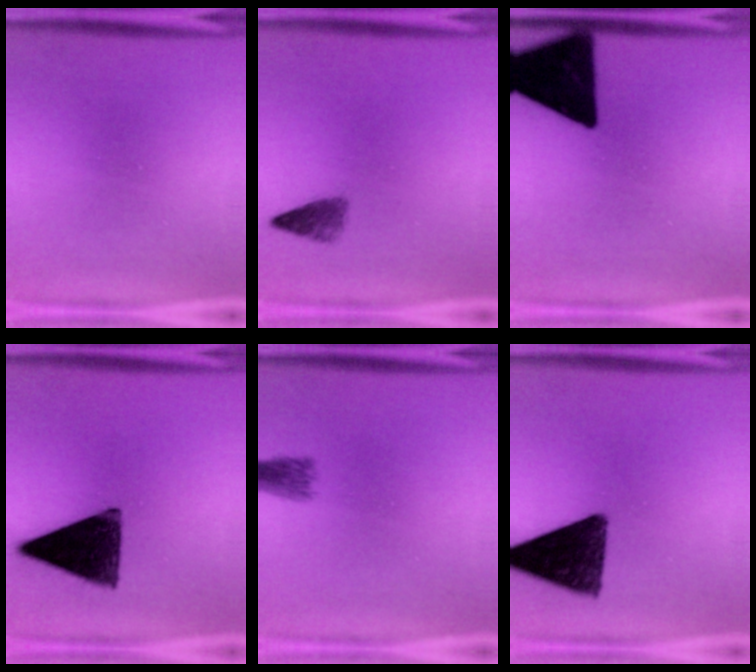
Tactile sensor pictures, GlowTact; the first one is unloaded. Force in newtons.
{"total": 2.2}
{"total": 15.9}
{"total": 13.7}
{"total": 2.0}
{"total": 13.3}